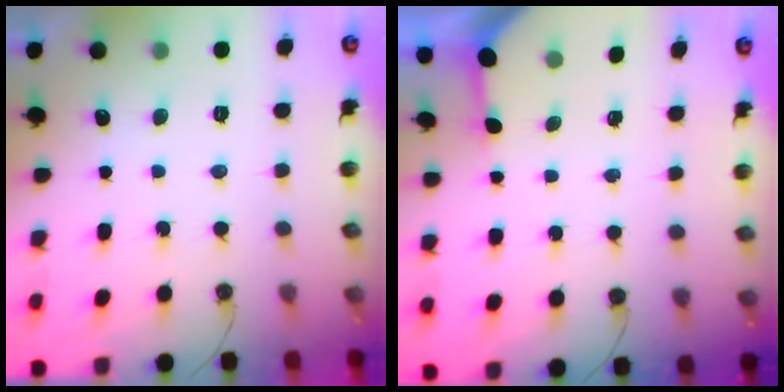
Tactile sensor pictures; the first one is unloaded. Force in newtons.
{"total": 3.2, "press": 3.2, "slide": 0.3}